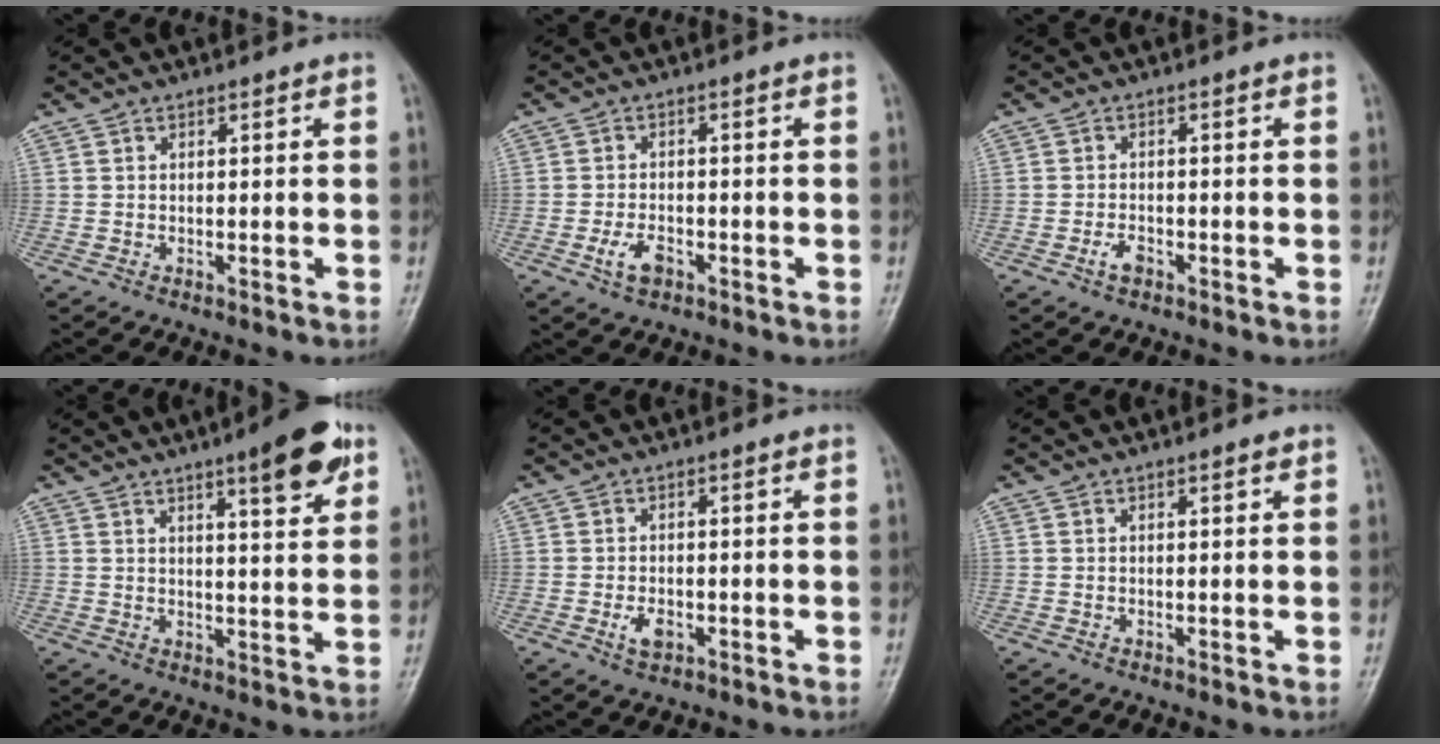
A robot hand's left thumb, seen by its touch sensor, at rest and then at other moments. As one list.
[{"total": 3.8, "force": [-1.7, 2.1, 2.6], "torque": [-0.050, 0.010, -0.030]}, {"total": 2.2, "force": [-1.2, 1.2, 1.4], "torque": [-0.028, 0.009, -0.022]}, {"total": 9.5, "force": [5.4, 2.0, 7.6], "torque": [-0.090, -0.026, 0.071]}, {"total": 2.9, "force": [-0.9, 1.7, 2.1], "torque": [-0.038, 0.002, -0.014]}, {"total": 0.9, "force": [0.6, 0.1, 0.7], "torque": [-0.009, -0.002, 0.008]}]